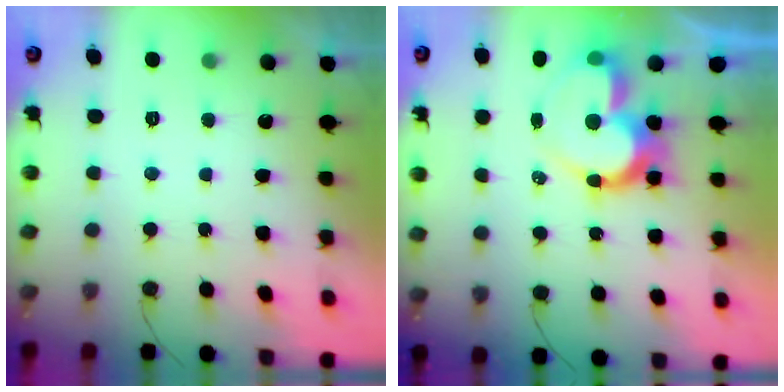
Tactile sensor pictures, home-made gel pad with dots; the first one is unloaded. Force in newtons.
{"total": 12.8, "press": 12.7, "slide": 1.4}